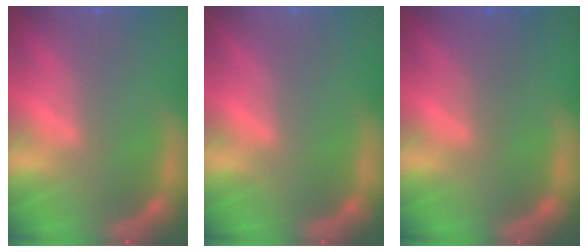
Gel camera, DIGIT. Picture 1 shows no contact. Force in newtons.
{"total": 0.0}
{"total": 2.0}